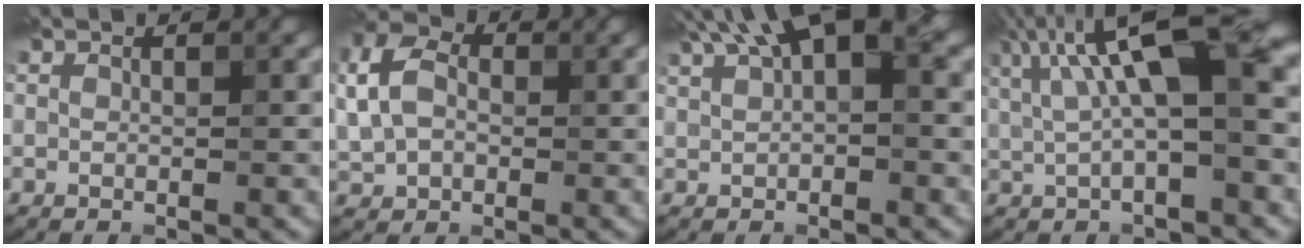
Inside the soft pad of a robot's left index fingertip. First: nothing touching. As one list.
[{"total": 5.7, "force": [0.8, 4.2, 3.8], "torque": [-0.089, 0.012, 0.006]}, {"total": 6.6, "force": [3.3, 2.5, 5.2], "torque": [-0.084, 0.023, 0.053]}, {"total": 9.9, "force": [2.7, 3.0, 9.1], "torque": [-0.151, 0.016, 0.039]}]